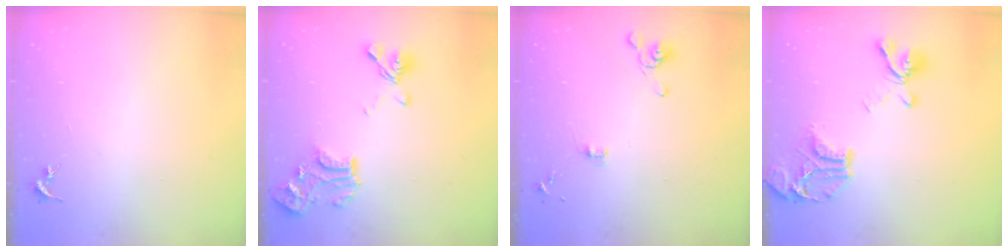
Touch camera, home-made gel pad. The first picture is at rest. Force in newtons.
{"total": 16.4, "press": 16.4, "slide": 1.4}
{"total": 4.1, "press": 3.9, "slide": 1.4}
{"total": 19.6, "press": 19.5, "slide": 2.1}